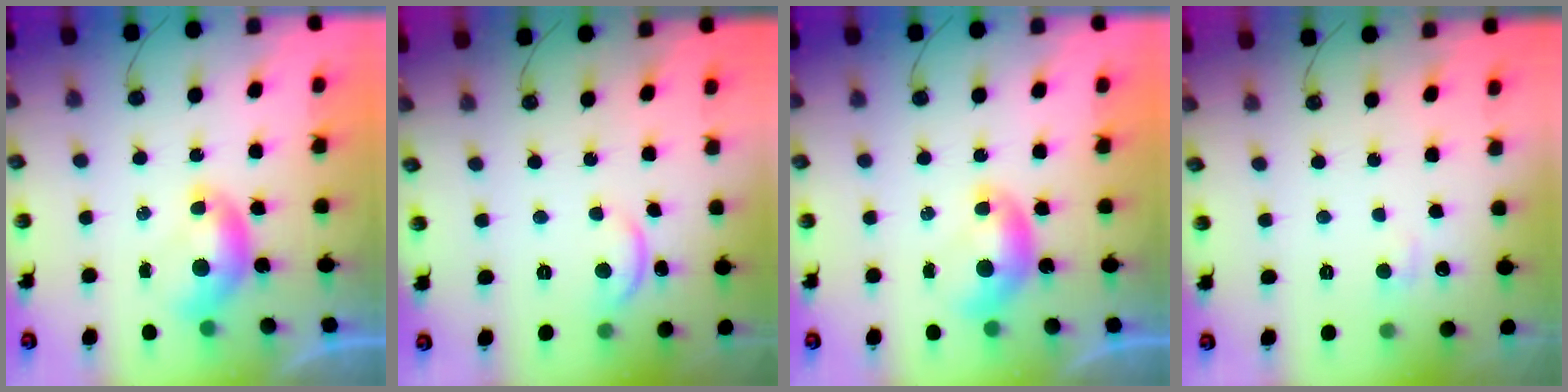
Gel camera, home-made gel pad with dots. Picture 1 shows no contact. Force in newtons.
{"total": 2.0, "press": 2.0, "slide": 0.2}
{"total": 0.0}
{"total": 1.2, "press": 1.0, "slide": 0.7}